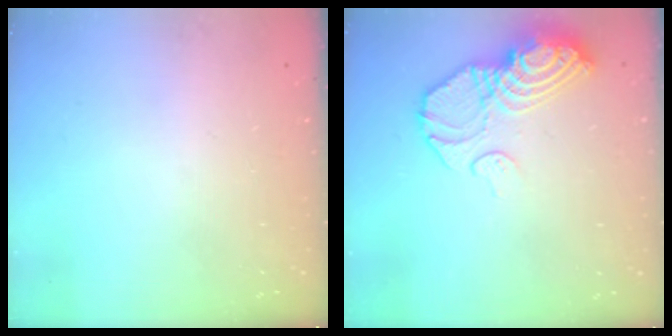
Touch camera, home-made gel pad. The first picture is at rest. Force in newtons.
{"total": 13.0, "press": 12.9, "slide": 1.1}